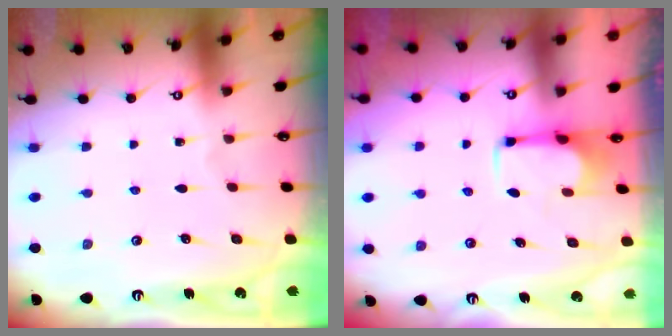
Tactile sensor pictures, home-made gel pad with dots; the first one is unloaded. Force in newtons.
{"total": 2.8, "press": 2.6, "slide": 1.0}